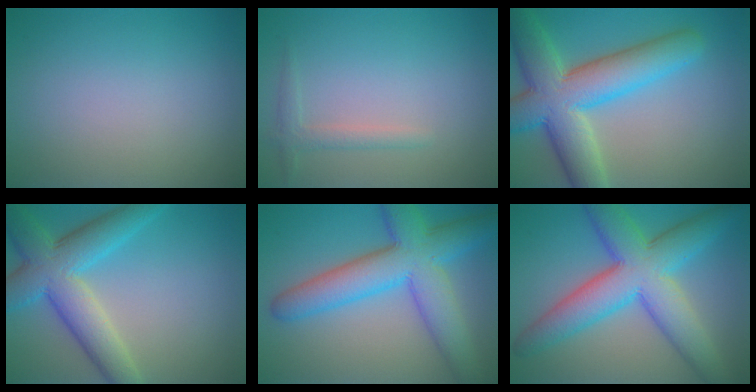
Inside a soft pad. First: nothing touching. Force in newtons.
{"total": 1.5, "press": 1.5, "slide": 0.1}
{"total": 10.1, "press": 10.0, "slide": 0.7}
{"total": 7.6, "press": 7.6, "slide": 0.1}
{"total": 9.0, "press": 9.0, "slide": 0.2}
{"total": 9.6, "press": 9.6, "slide": 0.4}